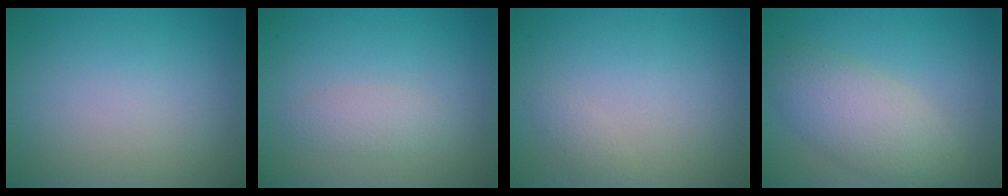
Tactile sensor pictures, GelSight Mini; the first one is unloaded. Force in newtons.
{"total": 1.6, "press": 1.6, "slide": 0.1}
{"total": 0.7, "press": 0.7, "slide": 0.0}
{"total": 5.1, "press": 5.1, "slide": 0.2}